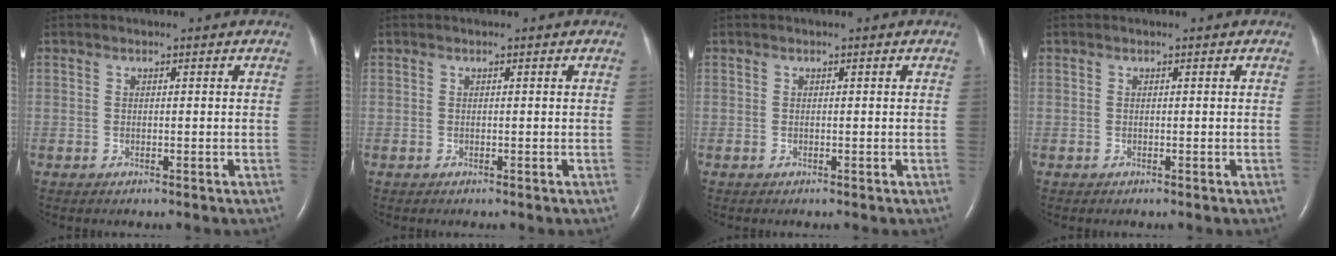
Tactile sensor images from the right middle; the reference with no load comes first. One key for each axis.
{"total": 0.0}
{"total": 0.0}
{"total": 0.0}